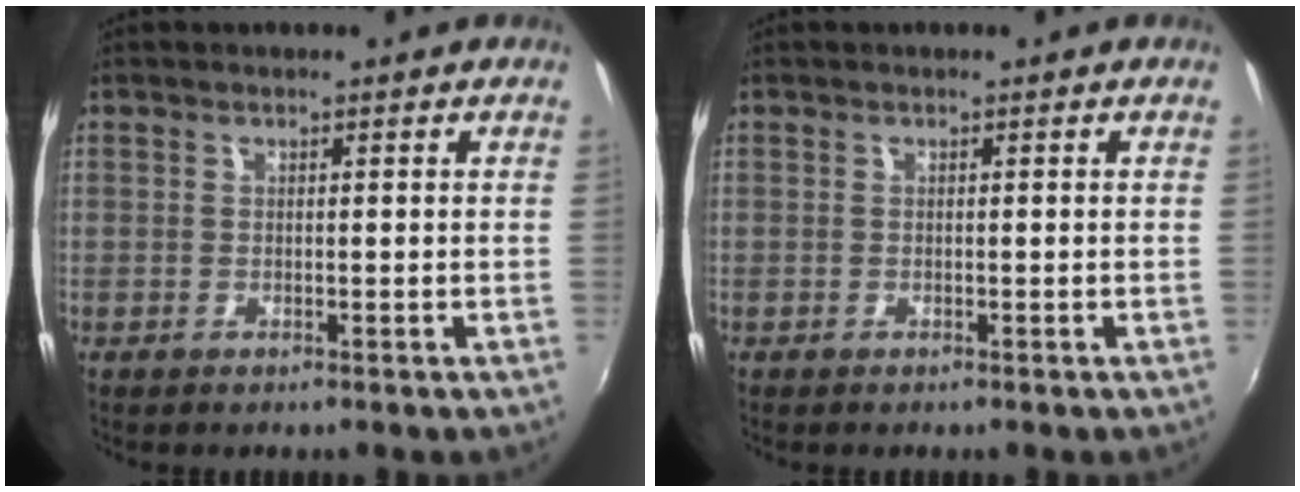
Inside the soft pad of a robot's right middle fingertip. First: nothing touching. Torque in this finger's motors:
{"motor_torque": [-0.49, -0.25, -0.07, -0.01]}